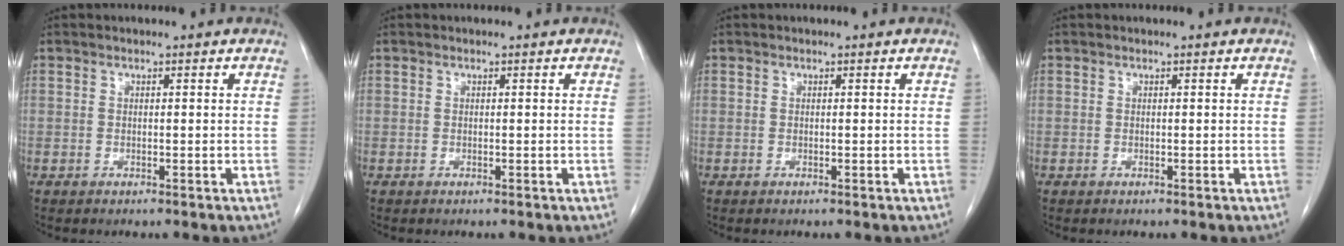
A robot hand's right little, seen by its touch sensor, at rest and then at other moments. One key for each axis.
{"total": 0.0}
{"total": 0.0}
{"total": 0.0}